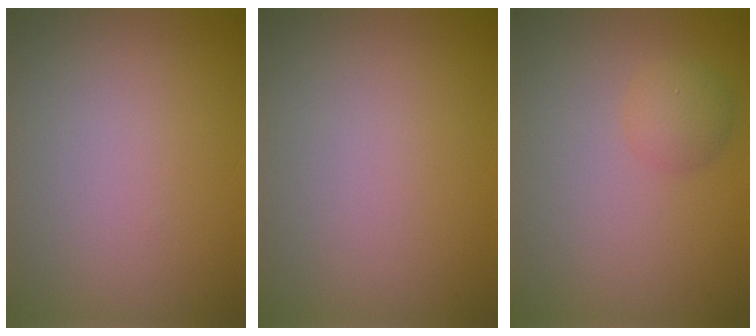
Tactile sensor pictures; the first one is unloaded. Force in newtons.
{"total": 0.0}
{"total": 1.8, "press": 1.8, "slide": 0.1}